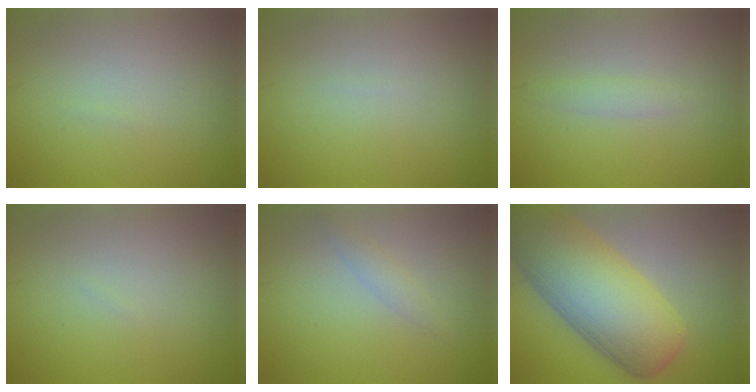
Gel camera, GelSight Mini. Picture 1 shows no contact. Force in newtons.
{"total": 0.0}
{"total": 1.2, "press": 1.2, "slide": 0.0}
{"total": 0.0}
{"total": 1.3, "press": 1.3, "slide": 0.1}
{"total": 13.0, "press": 12.9, "slide": 0.7}